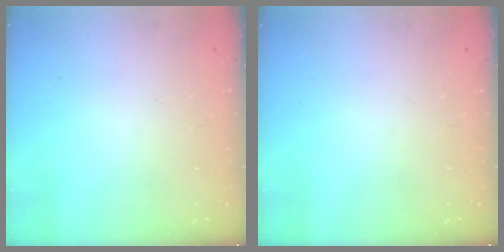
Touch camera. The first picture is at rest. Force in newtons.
{"total": 0.0}